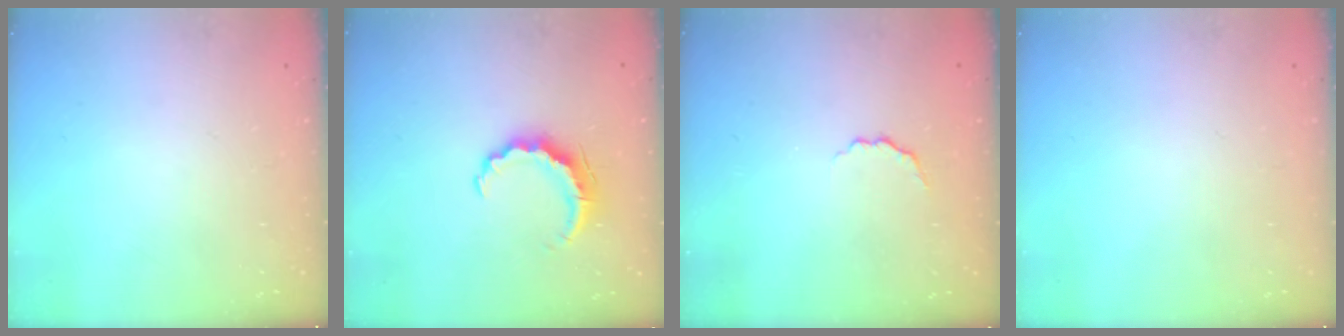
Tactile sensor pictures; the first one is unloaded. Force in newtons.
{"total": 7.6, "press": 7.6, "slide": 0.3}
{"total": 3.0, "press": 2.9, "slide": 0.9}
{"total": 0.0}